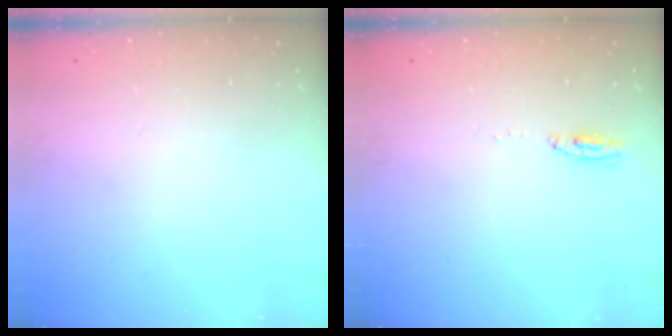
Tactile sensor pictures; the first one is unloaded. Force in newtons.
{"total": 8.0, "press": 4.1, "slide": 6.9}